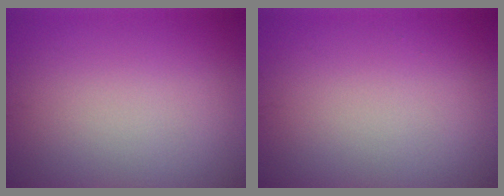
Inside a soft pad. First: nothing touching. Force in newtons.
{"total": 0.0}